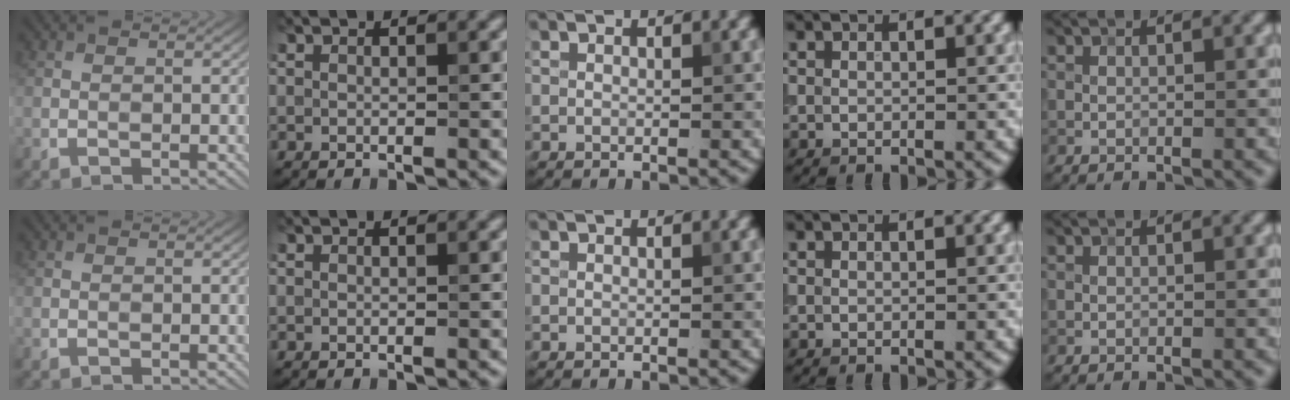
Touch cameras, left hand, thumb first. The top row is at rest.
{}